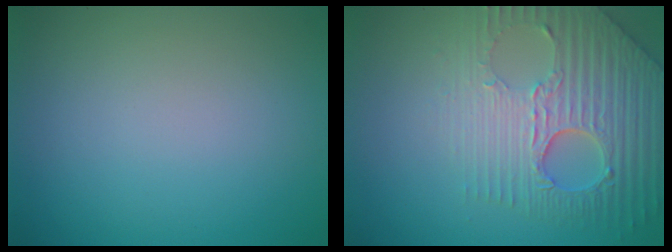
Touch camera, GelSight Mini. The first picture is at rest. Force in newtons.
{"total": 5.8, "press": 5.1, "slide": 2.9}